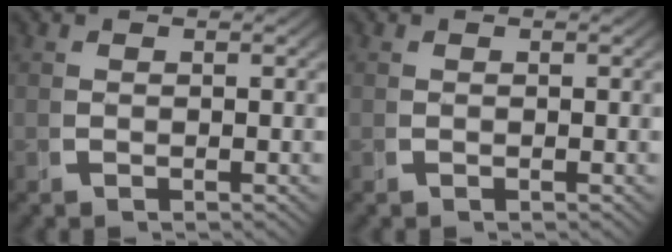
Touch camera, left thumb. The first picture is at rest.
{"total": 0.0}